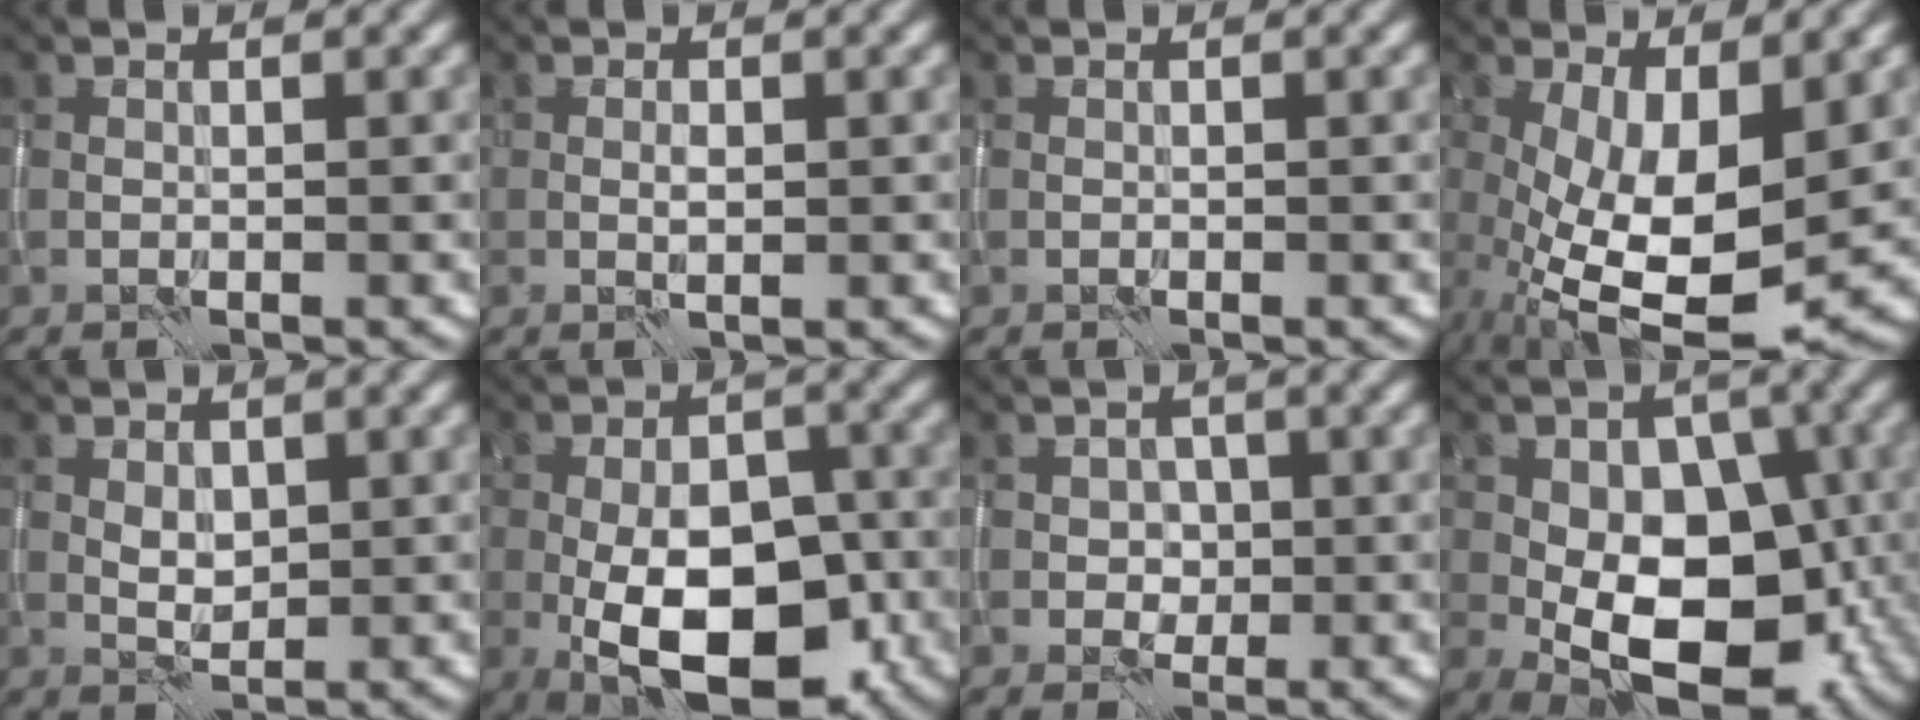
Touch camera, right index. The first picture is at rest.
{"total": 0.9, "force": [-0.1, 0.3, 0.8], "torque": [-0.015, -0.002, 0.000]}
{"total": 0.0}
{"total": 10.9, "force": [-1.0, 4.6, 9.9], "torque": [-0.176, -0.022, -0.009]}
{"total": 1.6, "force": [0.3, 1.1, 1.1], "torque": [-0.020, -0.002, 0.008]}
{"total": 11.4, "force": [-3.7, 5.9, 9.0], "torque": [-0.131, -0.006, -0.063]}
{"total": 1.8, "force": [-0.2, 1.7, 0.6], "torque": [-0.007, -0.003, -0.004]}
{"total": 12.1, "force": [-2.4, 7.7, 9.0], "torque": [-0.109, 0.005, -0.041]}